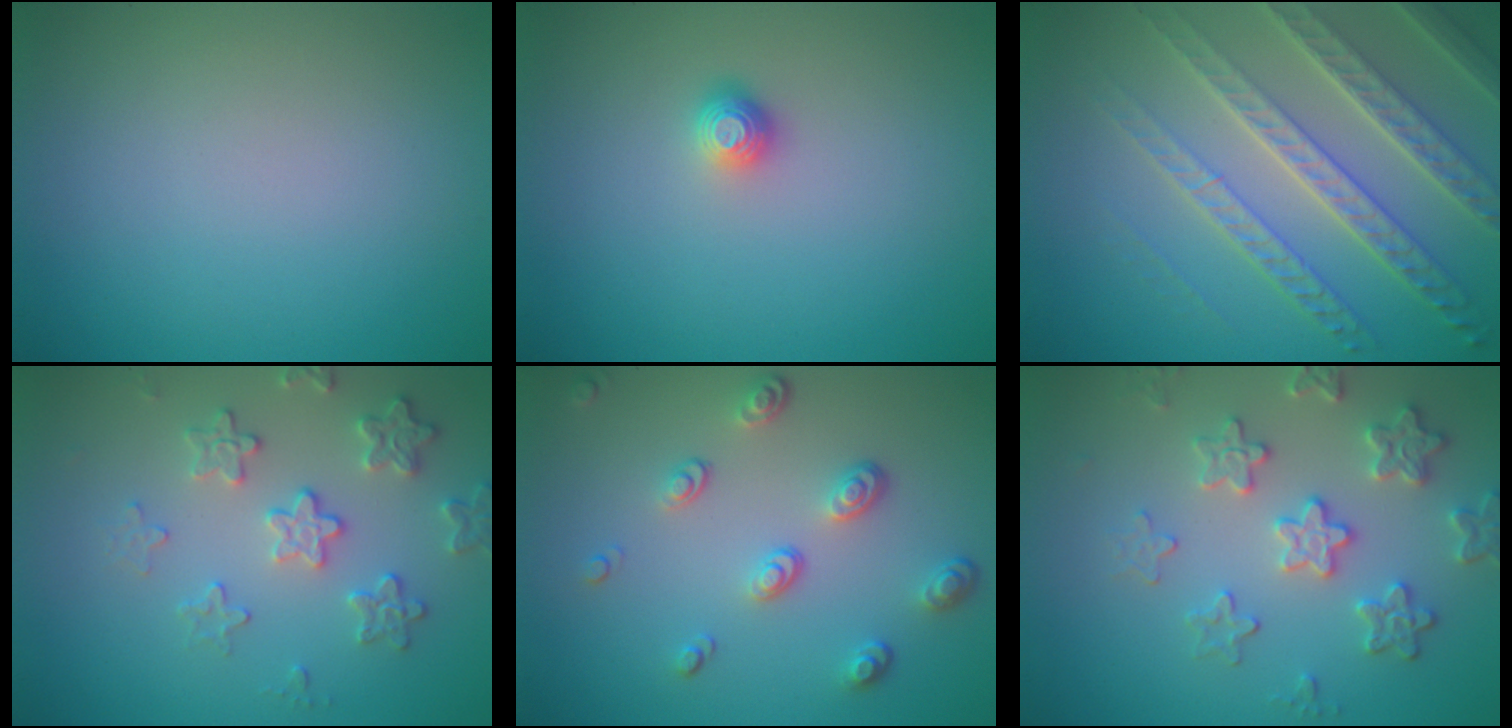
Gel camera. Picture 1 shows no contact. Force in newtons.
{"total": 1.1, "press": 1.0, "slide": 0.5}
{"total": 7.7, "press": 5.3, "slide": 5.6}
{"total": 3.1, "press": 3.1, "slide": 0.4}
{"total": 3.5, "press": 2.5, "slide": 2.4}
{"total": 4.2, "press": 3.7, "slide": 2.0}